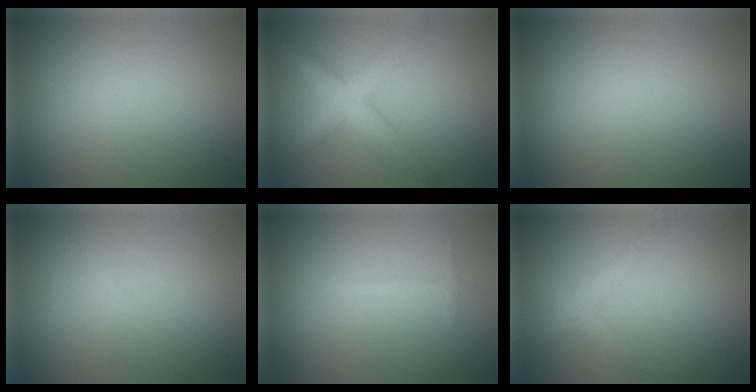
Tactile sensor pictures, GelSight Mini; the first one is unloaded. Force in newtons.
{"total": 3.9, "press": 3.9, "slide": 0.1}
{"total": 0.0}
{"total": 0.0}
{"total": 0.7, "press": 0.7, "slide": 0.0}
{"total": 2.2, "press": 2.2, "slide": 0.1}